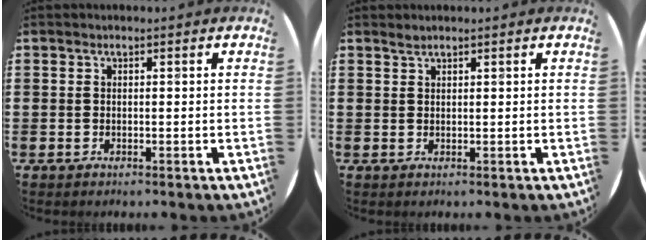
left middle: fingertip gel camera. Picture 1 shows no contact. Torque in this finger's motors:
{"motor_torque": [0.18, -0.12, -0.04, 0.00]}